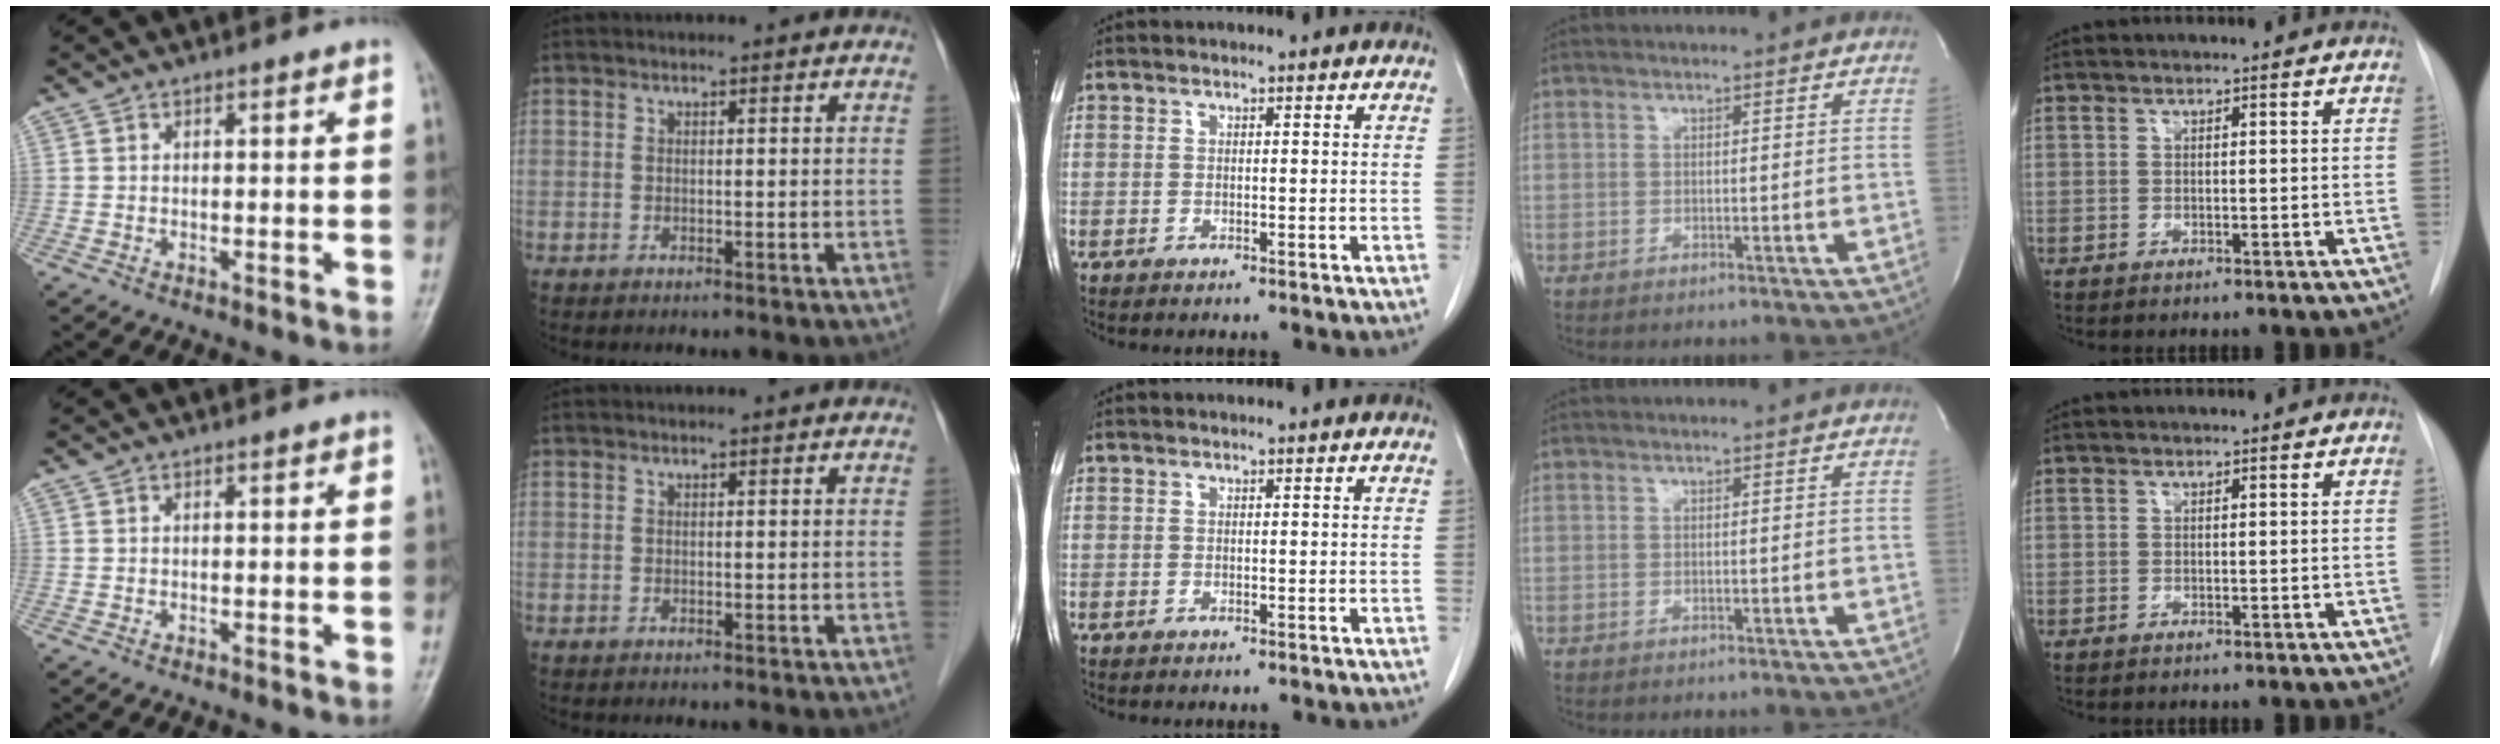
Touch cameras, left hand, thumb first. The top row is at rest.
{}